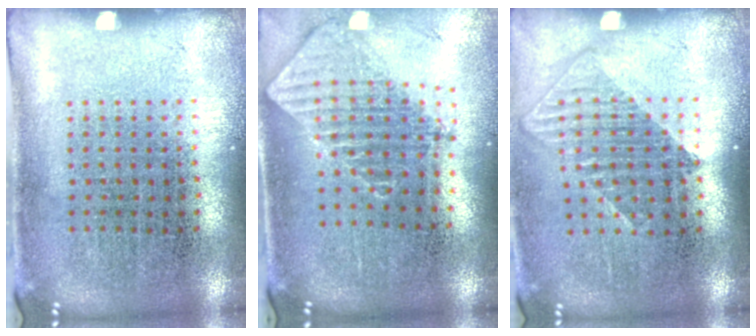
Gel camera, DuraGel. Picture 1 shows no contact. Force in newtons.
{"total": 2.0, "press": 1.6, "slide": 1.3}
{"total": 1.2, "press": 1.0, "slide": 0.7}